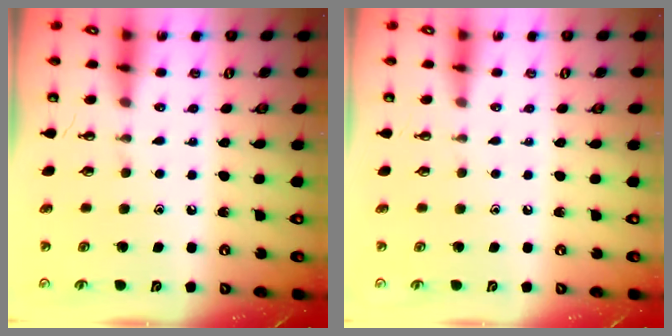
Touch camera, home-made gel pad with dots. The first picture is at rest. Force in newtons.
{"total": 0.0}